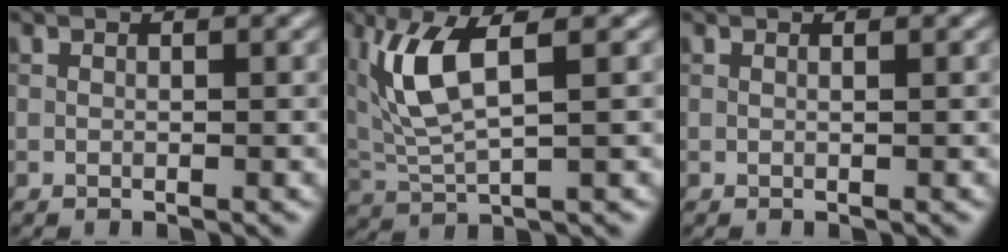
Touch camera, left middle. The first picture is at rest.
{"total": 5.9, "force": [2.0, 1.7, 5.3], "torque": [-0.129, 0.001, 0.043]}
{"total": 0.0}